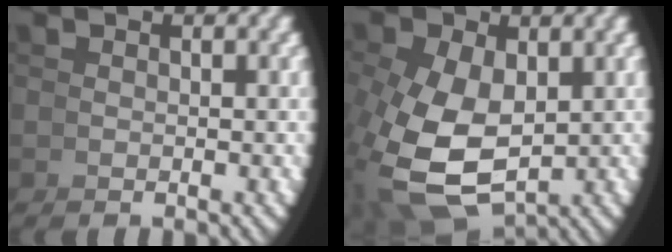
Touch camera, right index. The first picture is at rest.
{"total": 6.3, "force": [-1.0, 4.2, 4.7], "torque": [-0.129, -0.050, 0.015]}